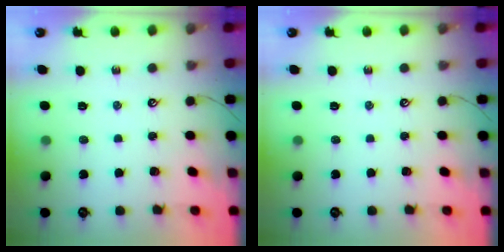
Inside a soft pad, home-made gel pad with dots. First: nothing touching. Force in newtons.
{"total": 0.0}